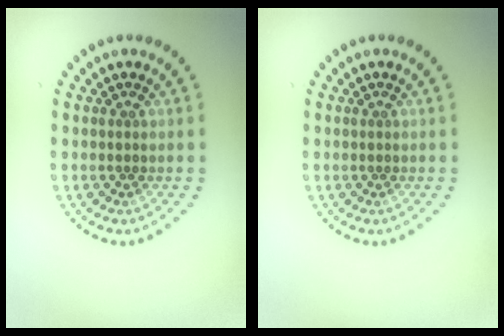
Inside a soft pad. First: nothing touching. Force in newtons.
{"total": 0.0}